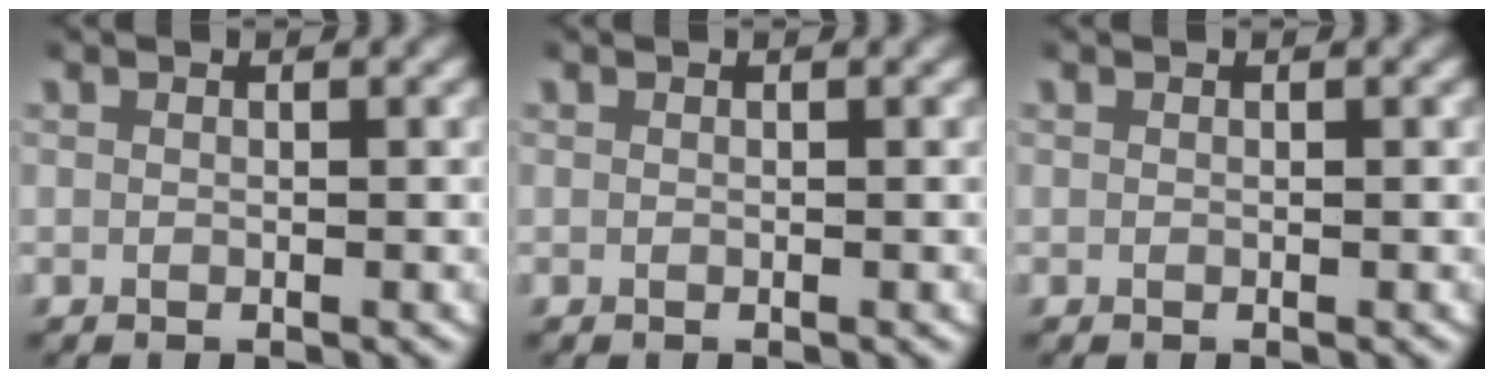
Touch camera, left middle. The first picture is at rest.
{"total": 0.0}
{"total": 0.0}